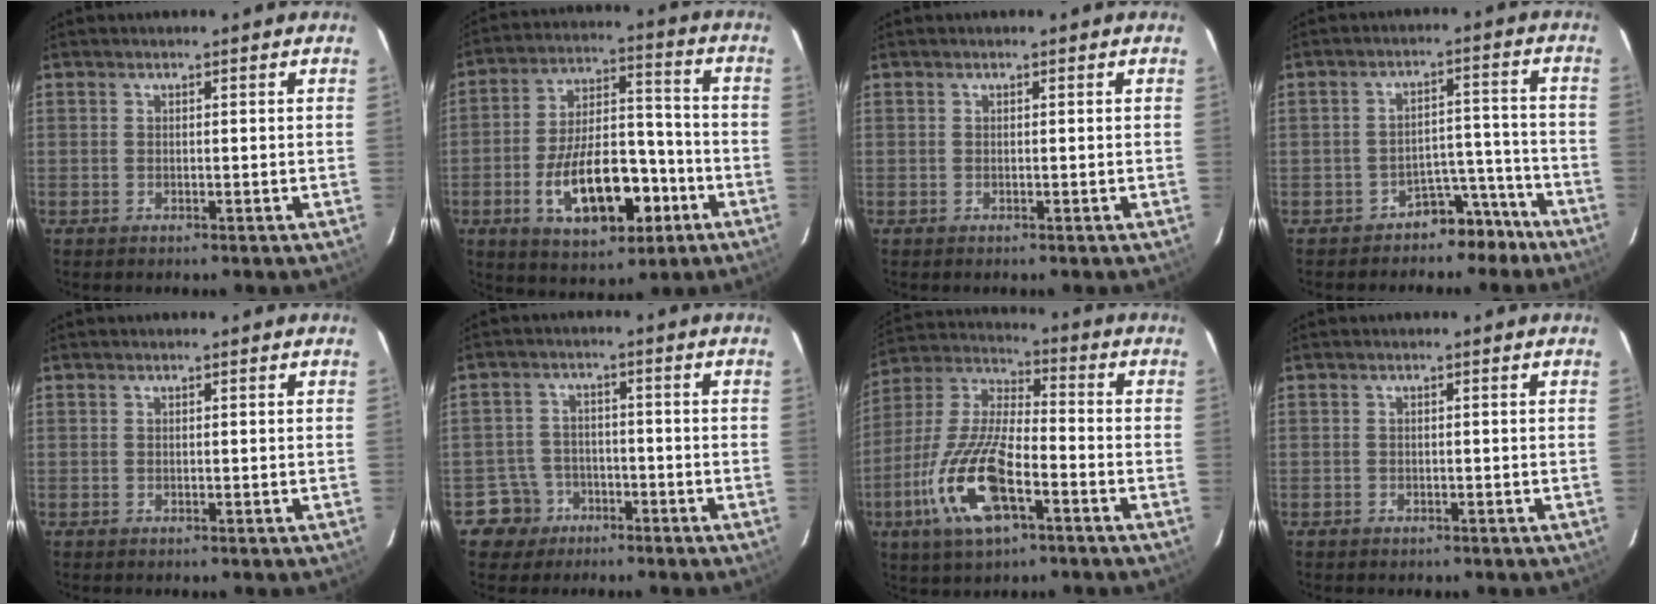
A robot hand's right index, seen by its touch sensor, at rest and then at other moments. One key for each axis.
{"total": 17.2, "fx": -6.6, "fy": 8.3, "fz": 13.6, "tx": -0.250, "ty": 0.015, "tz": -0.089}
{"total": 0.0}
{"total": 7.2, "fx": -5.7, "fy": 4.3, "fz": 0.7, "tx": 0.001, "ty": 0.052, "tz": -0.072}
{"total": 0.0}
{"total": 6.0, "fx": -3.3, "fy": 5.0, "fz": -0.1, "tx": -0.014, "ty": 0.024, "tz": -0.055}
{"total": 17.6, "fx": -7.5, "fy": 6.3, "fz": 14.7, "tx": -0.318, "ty": -0.015, "tz": -0.148}
{"total": 1.3, "fx": -0.9, "fy": 0.9, "fz": 0.2, "tx": -0.006, "ty": 0.002, "tz": -0.011}